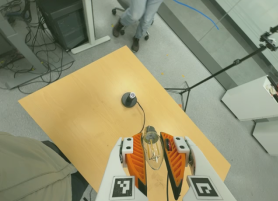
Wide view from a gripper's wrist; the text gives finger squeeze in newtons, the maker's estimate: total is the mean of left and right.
{"total": 21.6, "left": 23.3, "right": 20.0}